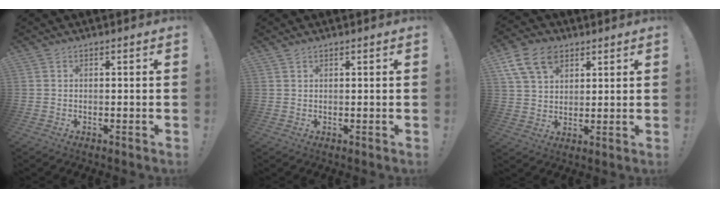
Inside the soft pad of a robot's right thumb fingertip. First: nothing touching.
{"total": 0.9, "force": [0.8, 0.3, 0.3], "torque": [-0.002, -0.002, 0.014]}
{"total": 12.6, "force": [6.8, 8.3, 6.5], "torque": [-0.104, -0.024, 0.131]}